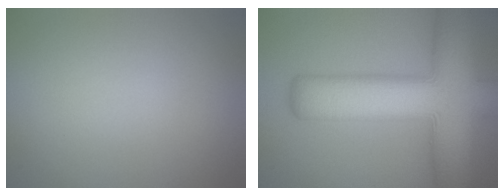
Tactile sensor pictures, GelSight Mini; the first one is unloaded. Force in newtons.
{"total": 13.3, "press": 13.3, "slide": 0.5}